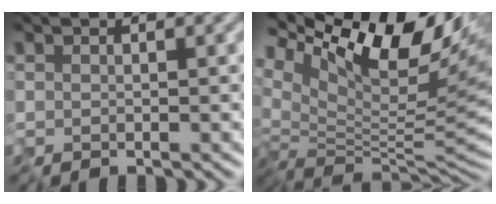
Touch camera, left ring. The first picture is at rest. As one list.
[{"total": 15.2, "force": [5.4, 7.2, 12.3], "torque": [-0.221, 0.017, 0.082]}]